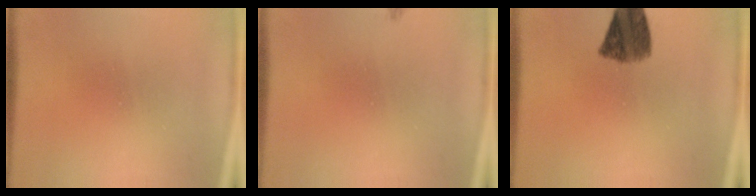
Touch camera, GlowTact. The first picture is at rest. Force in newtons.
{"total": 0.9}
{"total": 7.3}